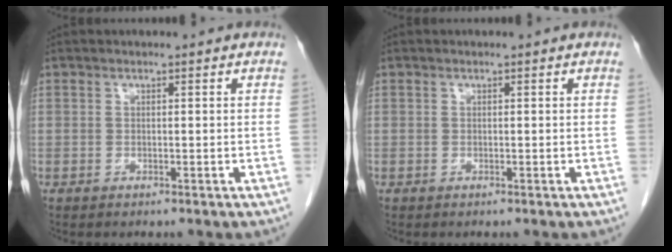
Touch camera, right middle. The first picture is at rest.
{"total": 0.0}